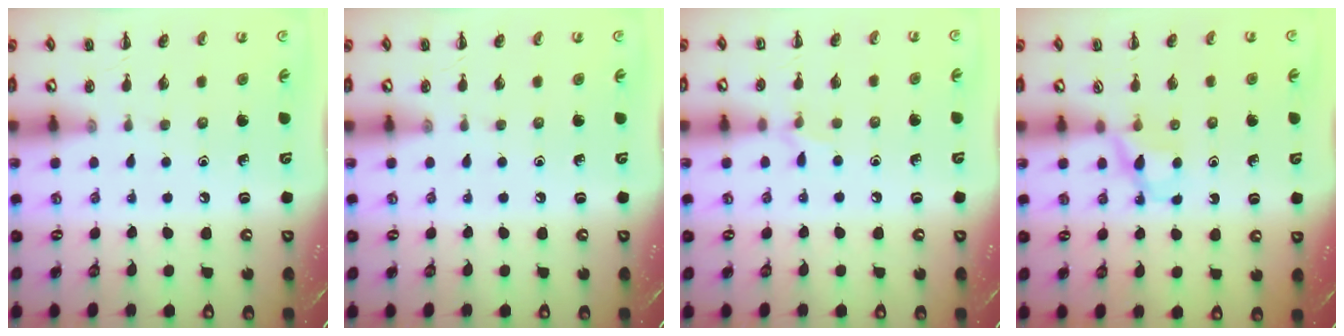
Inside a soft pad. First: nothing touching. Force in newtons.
{"total": 0.0}
{"total": 5.5, "press": 5.2, "slide": 1.7}
{"total": 3.4, "press": 3.1, "slide": 1.4}